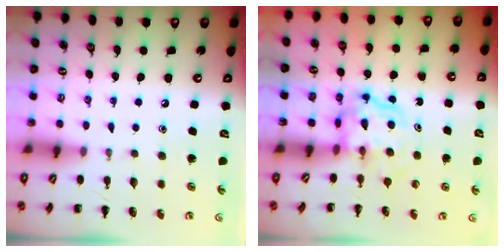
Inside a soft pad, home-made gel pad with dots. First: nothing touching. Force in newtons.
{"total": 4.0, "press": 4.0, "slide": 0.4}